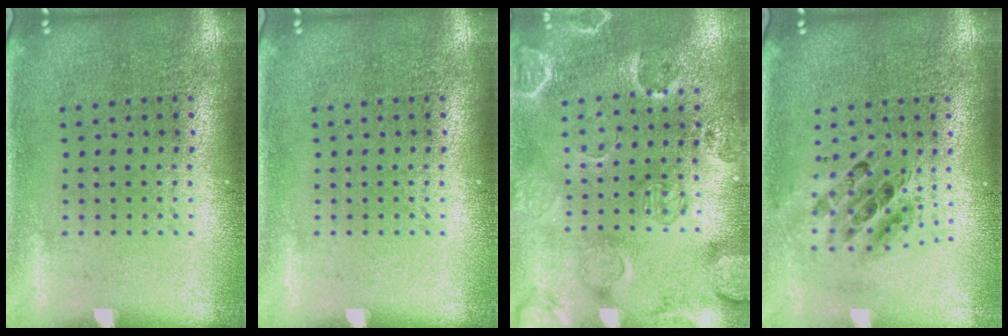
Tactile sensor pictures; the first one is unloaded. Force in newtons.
{"total": 0.0}
{"total": 2.5, "press": 2.1, "slide": 1.4}
{"total": 0.8, "press": 0.8, "slide": 0.1}